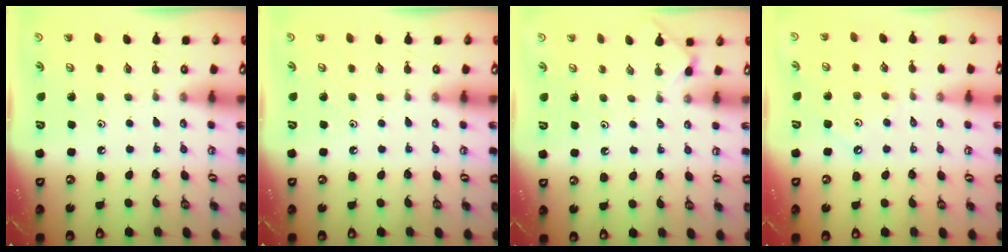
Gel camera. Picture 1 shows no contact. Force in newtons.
{"total": 0.0}
{"total": 2.4, "press": 2.4, "slide": 0.5}
{"total": 2.6, "press": 2.6, "slide": 0.4}